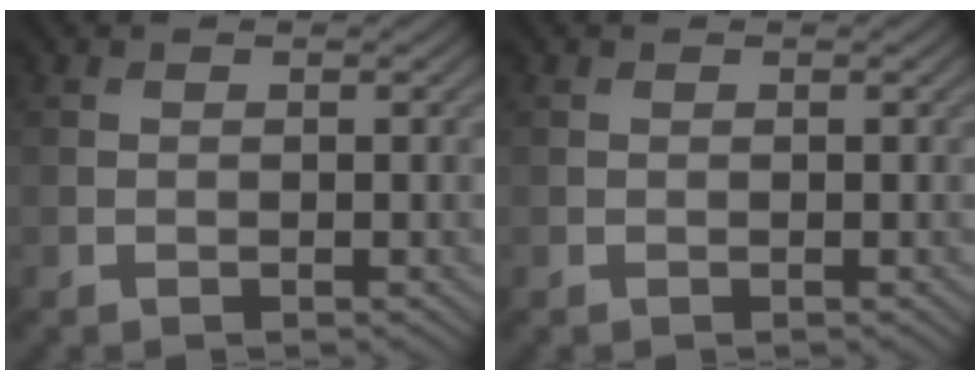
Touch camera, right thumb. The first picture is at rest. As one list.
[{"total": 0.0}]